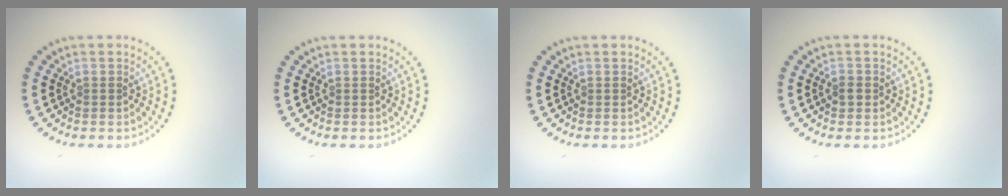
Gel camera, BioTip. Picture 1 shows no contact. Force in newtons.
{"total": 0.0}
{"total": 0.0}
{"total": 1.0, "press": 1.0, "slide": 0.1}